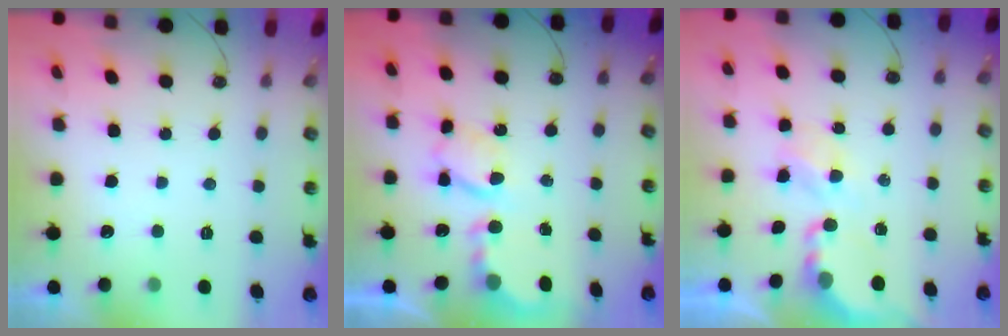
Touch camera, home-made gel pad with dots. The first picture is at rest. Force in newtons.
{"total": 6.1, "press": 6.1, "slide": 0.3}
{"total": 5.2, "press": 5.2, "slide": 0.4}